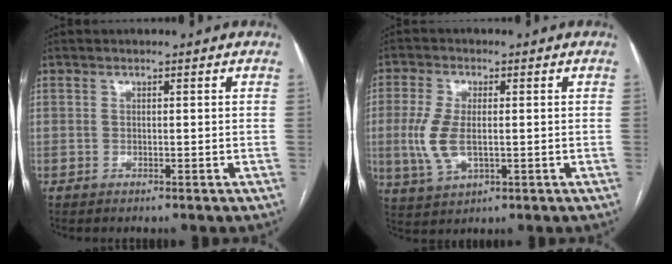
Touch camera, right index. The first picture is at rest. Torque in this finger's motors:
{"motor_torque": [0.36, -0.10, 0.21, 0.09]}